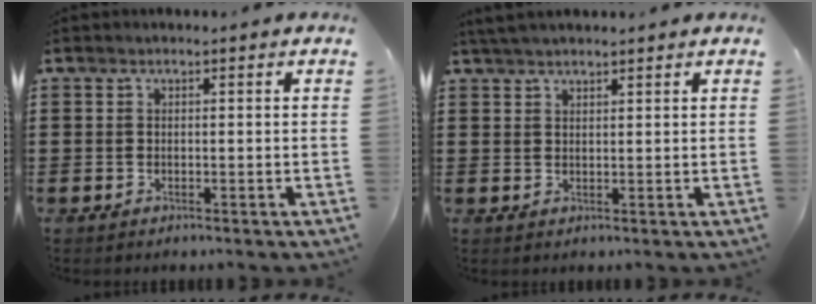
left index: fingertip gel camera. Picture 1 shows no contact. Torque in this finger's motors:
{"motor_torque": [1.55, 0.58, 0.43, 0.09]}